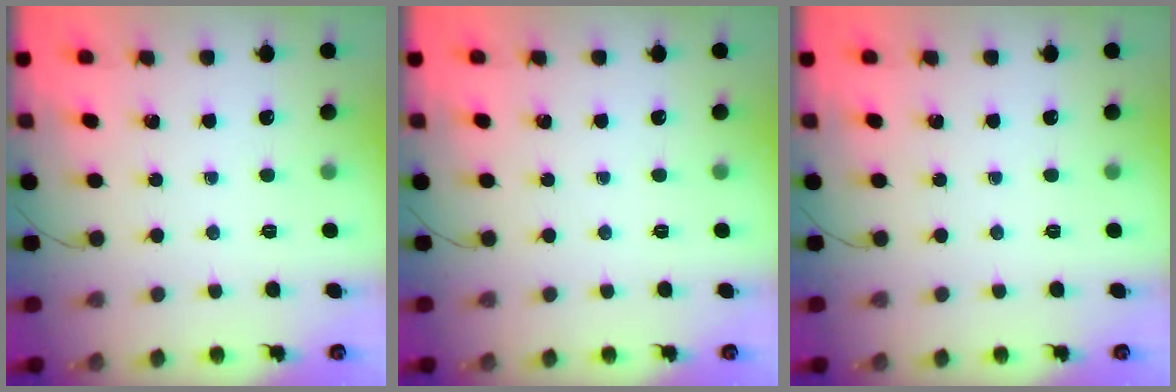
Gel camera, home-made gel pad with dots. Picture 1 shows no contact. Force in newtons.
{"total": 0.0}
{"total": 0.0}